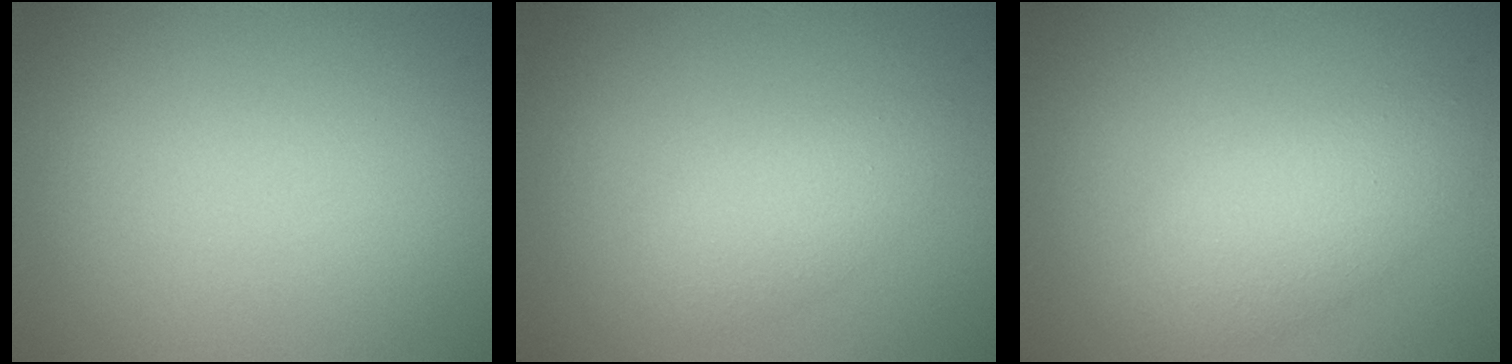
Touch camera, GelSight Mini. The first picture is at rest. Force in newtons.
{"total": 2.3, "press": 2.3, "slide": 0.1}
{"total": 3.5, "press": 3.5, "slide": 0.0}